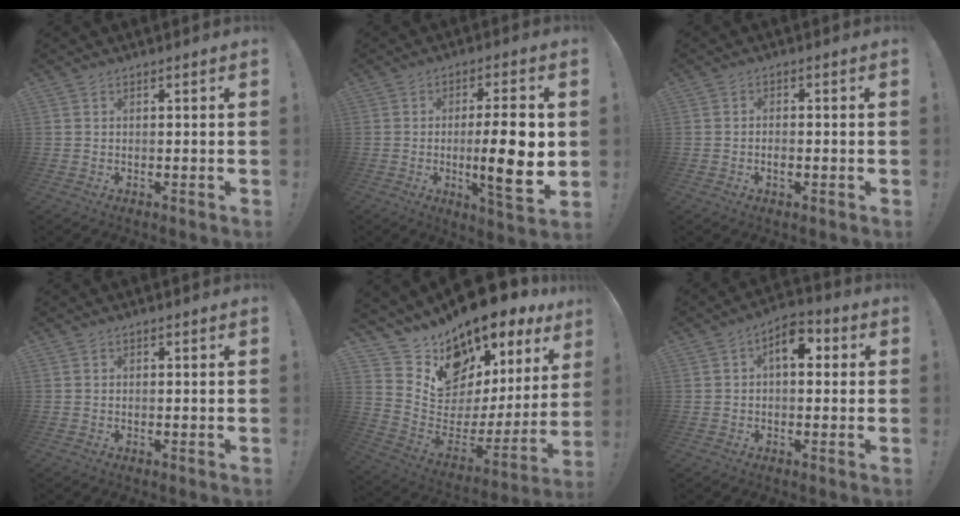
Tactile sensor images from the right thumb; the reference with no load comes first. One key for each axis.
{"total": 14.5, "fx": -0.7, "fy": 2.5, "fz": 14.3, "tx": -0.222, "ty": -0.010, "tz": -0.015}
{"total": 1.6, "fx": -0.7, "fy": 0.9, "fz": 1.1, "tx": -0.021, "ty": 0.004, "tz": -0.011}
{"total": 0.0}
{"total": 13.6, "fx": 12.8, "fy": 3.9, "fz": 2.4, "tx": -0.046, "ty": -0.130, "tz": 0.230}
{"total": 5.2, "fx": 1.2, "fy": 3.1, "fz": 3.9, "tx": -0.047, "ty": 0.004, "tz": 0.016}